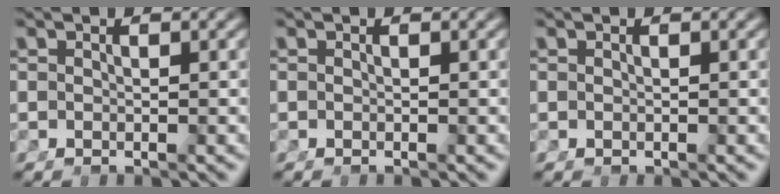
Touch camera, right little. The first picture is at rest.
{"total": 0.0}
{"total": 0.0}